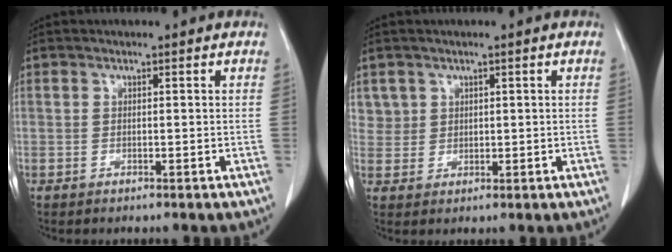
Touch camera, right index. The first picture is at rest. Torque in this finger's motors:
{"motor_torque": [-0.16, 0.21, -0.01, 0.01]}